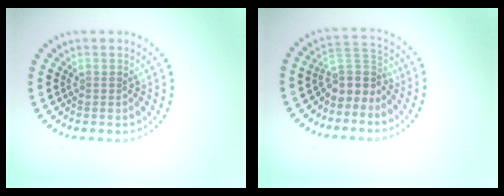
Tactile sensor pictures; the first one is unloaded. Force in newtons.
{"total": 3.3, "press": 2.5, "slide": 2.2}